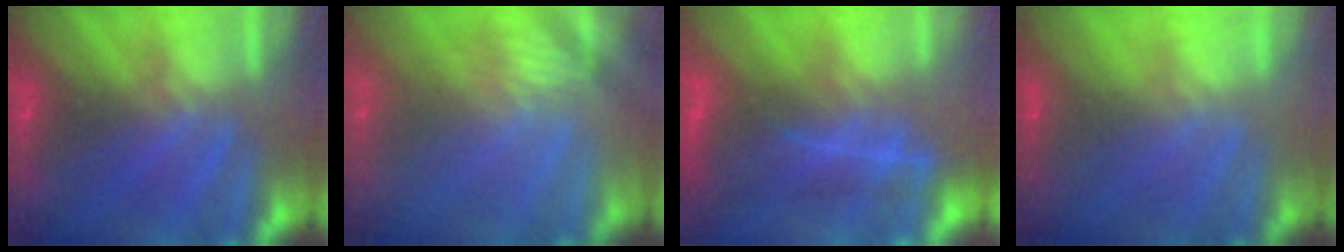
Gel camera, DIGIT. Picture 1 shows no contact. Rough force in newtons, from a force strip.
{"total": 2.3}
{"total": 3.8}
{"total": 1.9}